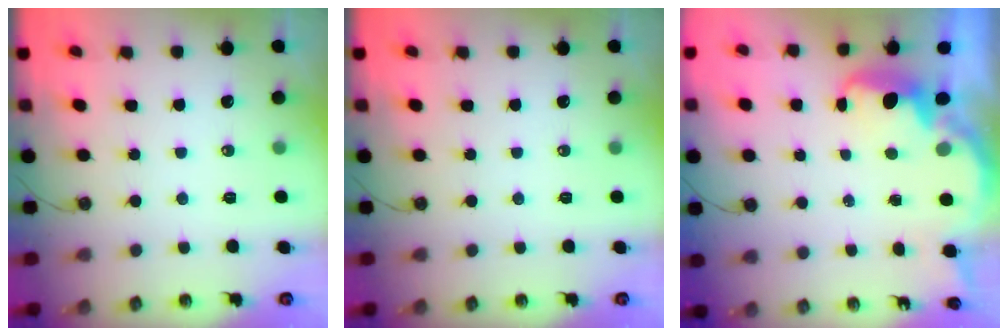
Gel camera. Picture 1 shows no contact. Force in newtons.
{"total": 0.0}
{"total": 3.8, "press": 3.8, "slide": 0.4}